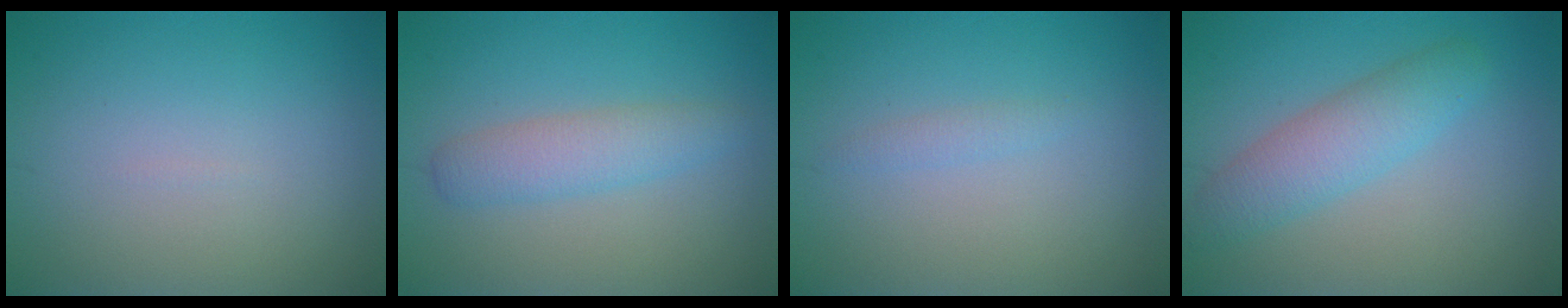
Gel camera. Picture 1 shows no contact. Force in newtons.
{"total": 3.0, "press": 3.0, "slide": 0.1}
{"total": 0.9, "press": 0.9, "slide": 0.0}
{"total": 4.0, "press": 4.0, "slide": 0.0}